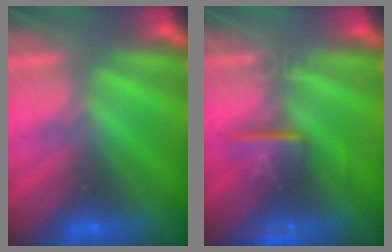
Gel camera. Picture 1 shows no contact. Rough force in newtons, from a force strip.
{"total": 7.8}